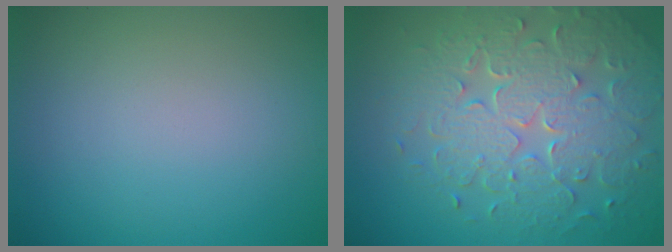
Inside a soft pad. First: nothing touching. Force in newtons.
{"total": 8.1, "press": 5.8, "slide": 5.7}